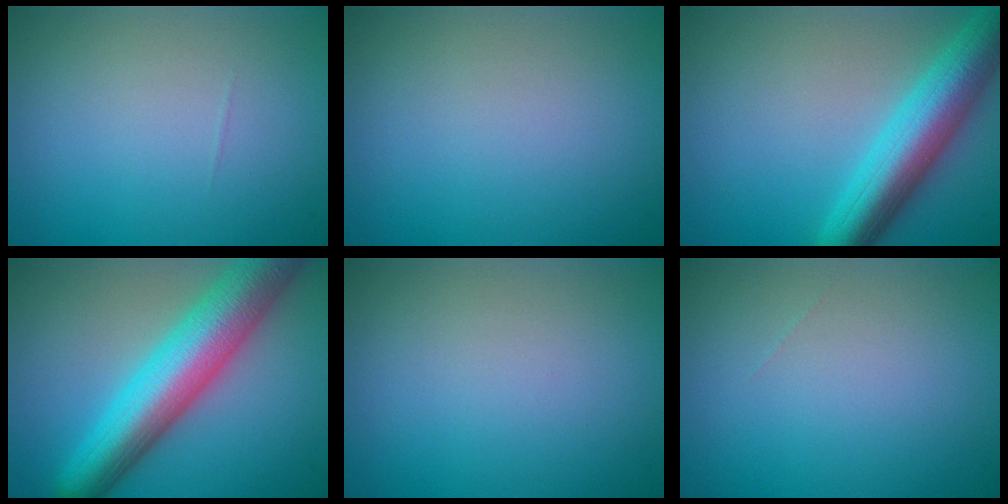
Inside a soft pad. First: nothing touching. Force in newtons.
{"total": 0.0}
{"total": 8.0, "press": 8.0, "slide": 0.4}
{"total": 10.0, "press": 10.0, "slide": 0.4}
{"total": 0.0}
{"total": 0.0}